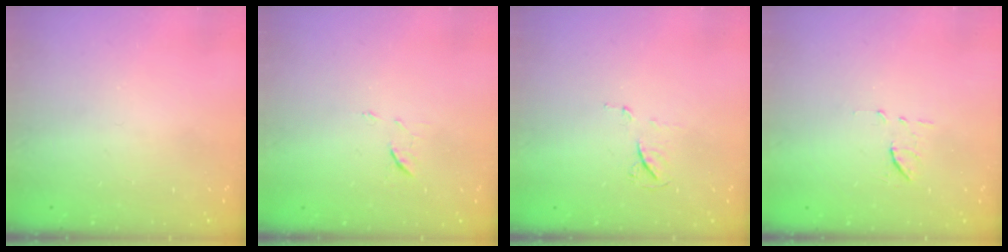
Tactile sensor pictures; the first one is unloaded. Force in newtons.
{"total": 5.8, "press": 5.7, "slide": 1.3}
{"total": 6.0, "press": 6.0, "slide": 0.7}
{"total": 6.8, "press": 6.6, "slide": 1.8}